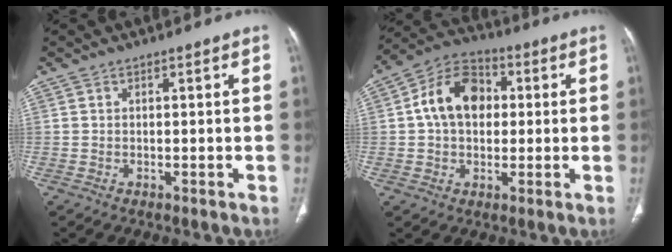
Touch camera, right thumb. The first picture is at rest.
{"total": 12.4, "force": [1.6, 9.1, 8.4], "torque": [-0.120, 0.023, 0.016]}